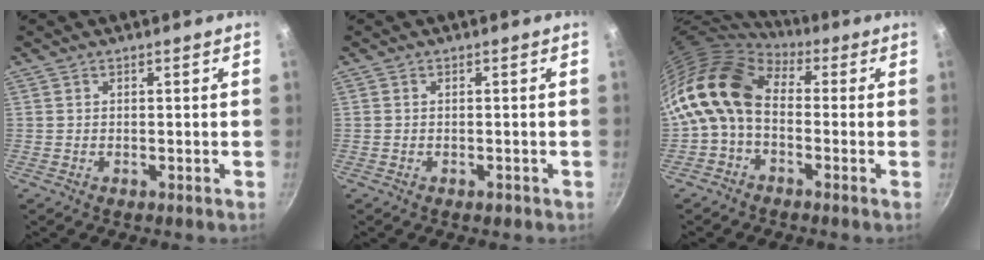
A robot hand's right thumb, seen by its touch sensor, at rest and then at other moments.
{"total": 1.1, "force": [-0.6, 0.7, 0.6], "torque": [-0.008, 0.005, -0.005]}
{"total": 12.7, "force": [-0.4, 8.6, 9.3], "torque": [-0.166, 0.029, -0.028]}